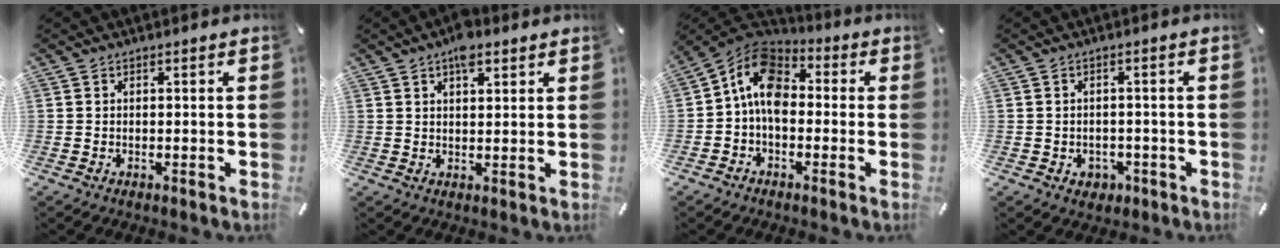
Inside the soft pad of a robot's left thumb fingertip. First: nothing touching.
{"total": 5.2, "force": [3.2, 2.3, 3.3], "torque": [-0.048, -0.006, 0.054]}
{"total": 10.4, "force": [-0.3, 7.6, 7.2], "torque": [-0.135, 0.014, -0.004]}
{"total": 3.0, "force": [-0.8, 2.7, 0.9], "torque": [-0.009, 0.001, -0.018]}